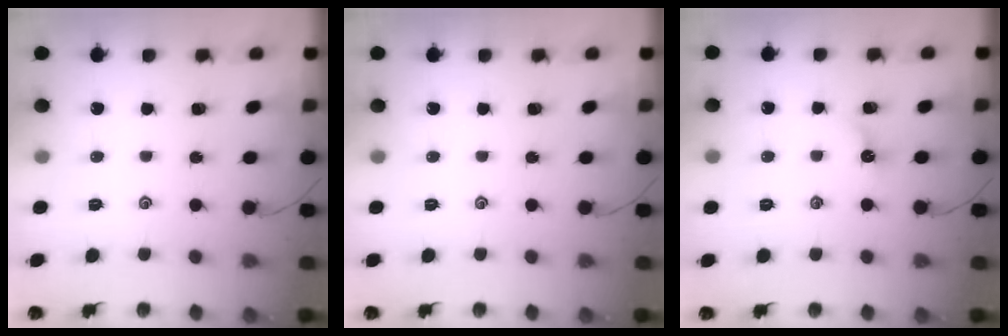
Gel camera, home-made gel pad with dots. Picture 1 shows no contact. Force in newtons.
{"total": 0.0}
{"total": 3.5, "press": 3.5, "slide": 0.4}